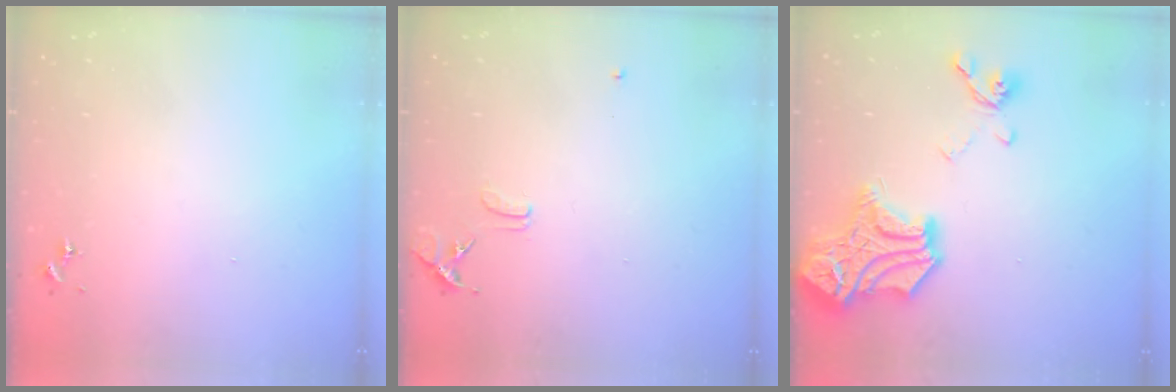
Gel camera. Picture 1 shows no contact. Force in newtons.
{"total": 8.3, "press": 8.3, "slide": 0.7}
{"total": 22.8, "press": 22.8, "slide": 0.7}